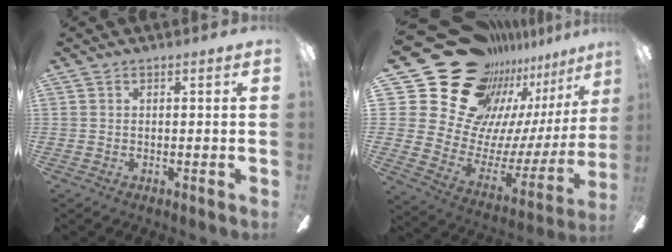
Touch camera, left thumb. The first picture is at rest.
{"total": 27.9, "force": [19.0, 16.0, 12.7], "torque": [-0.229, -0.159, 0.386]}